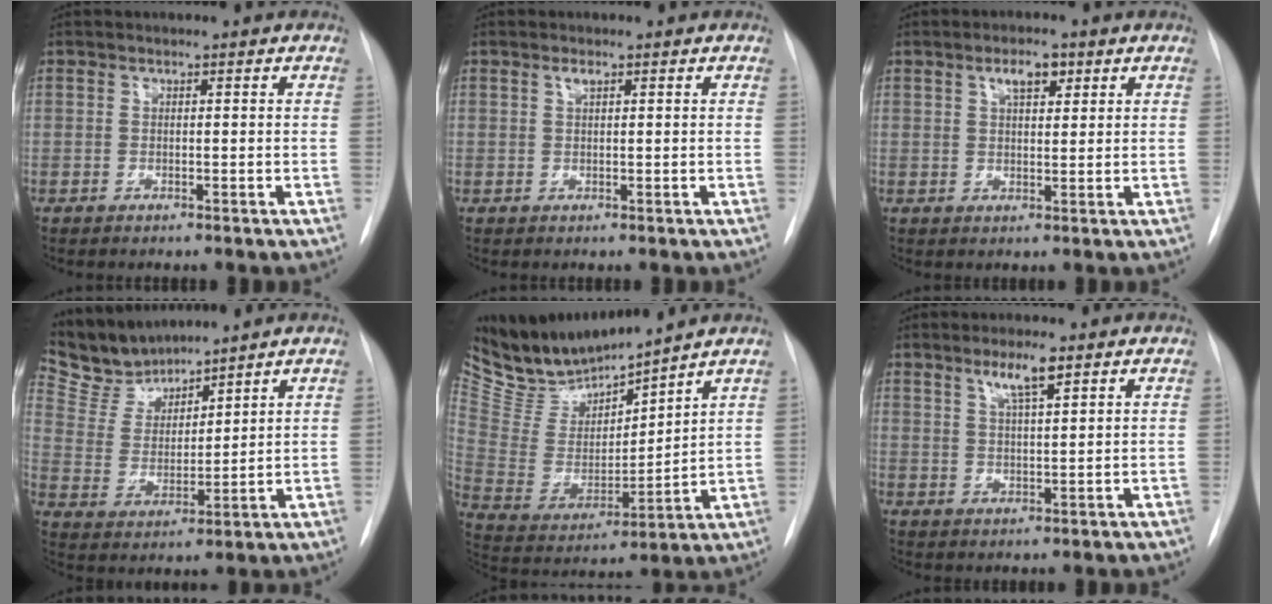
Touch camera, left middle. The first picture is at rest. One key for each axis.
{"total": 0.9, "fx": 0.5, "fy": 0.2, "fz": 0.7, "tx": -0.013, "ty": 0.002, "tz": 0.008}
{"total": 3.8, "fx": 2.0, "fy": 1.5, "fz": 2.9, "tx": -0.051, "ty": 0.004, "tz": 0.033}
{"total": 8.9, "fx": 8.5, "fy": 2.0, "fz": 1.2, "tx": -0.038, "ty": 0.009, "tz": 0.182}
{"total": 12.5, "fx": 12.3, "fy": 1.0, "fz": 2.2, "tx": -0.057, "ty": -0.017, "tz": 0.256}
{"total": 4.6, "fx": 2.9, "fy": 0.3, "fz": 3.6, "tx": -0.067, "ty": 0.000, "tz": 0.051}